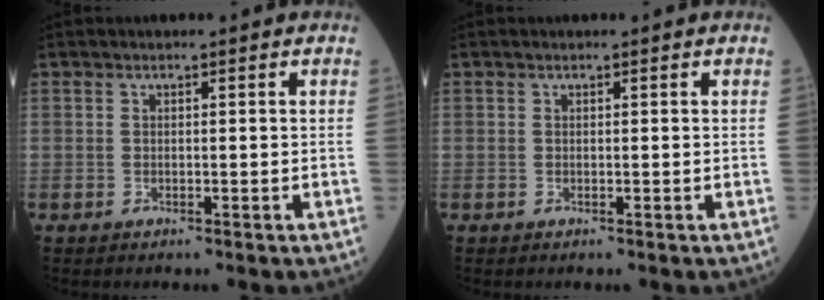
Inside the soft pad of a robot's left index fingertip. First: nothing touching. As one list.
[{"total": 0.0}]